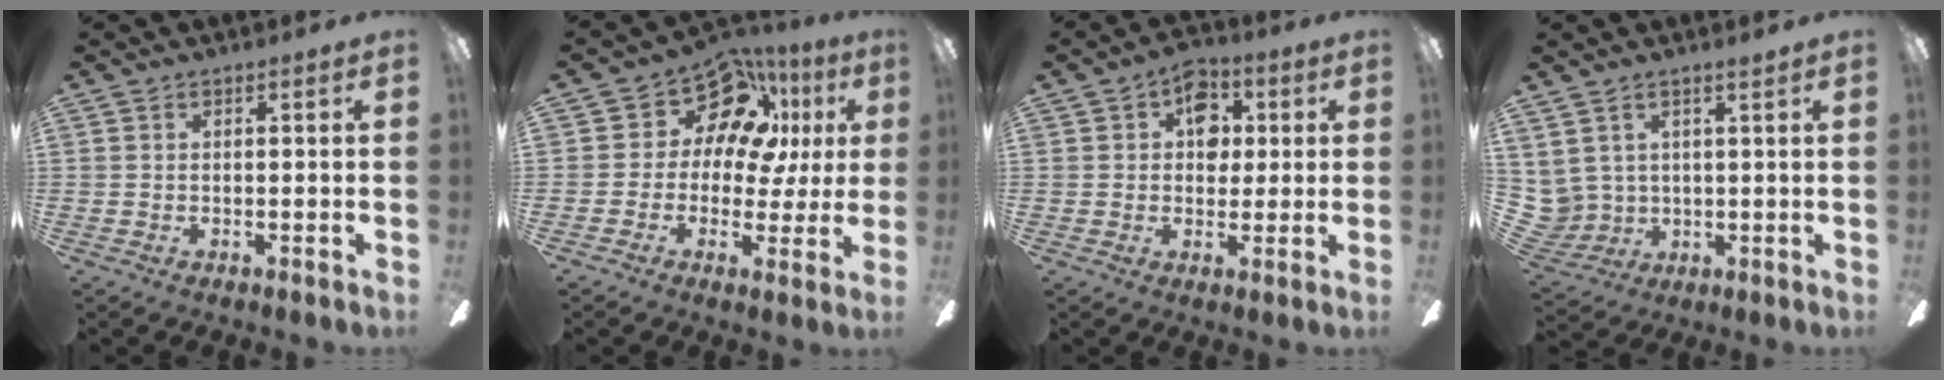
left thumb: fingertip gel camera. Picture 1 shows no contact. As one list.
[{"total": 14.6, "force": [7.6, 9.1, 8.5], "torque": [-0.139, -0.044, 0.139]}, {"total": 8.0, "force": [2.2, 6.2, 4.6], "torque": [-0.052, 0.004, 0.034]}, {"total": 6.3, "force": [3.8, 4.9, 1.1], "torque": [-0.044, -0.017, 0.078]}]